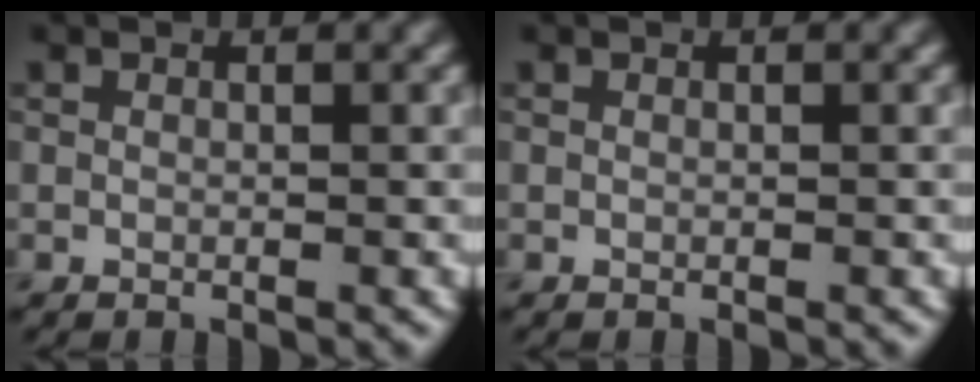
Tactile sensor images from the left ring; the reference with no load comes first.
{"total": 0.0}